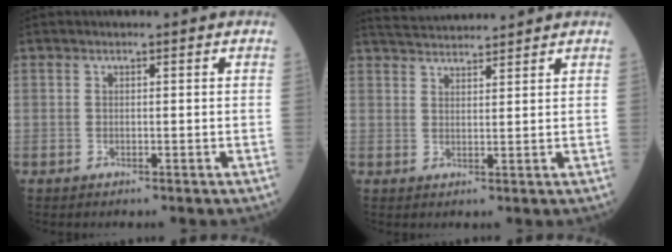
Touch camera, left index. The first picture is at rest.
{"total": 6.4, "force": [6.3, -0.2, 1.3], "torque": [-0.030, 0.030, 0.107]}